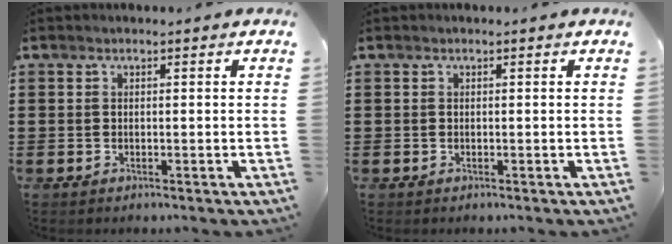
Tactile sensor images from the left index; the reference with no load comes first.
{"total": 0.0}